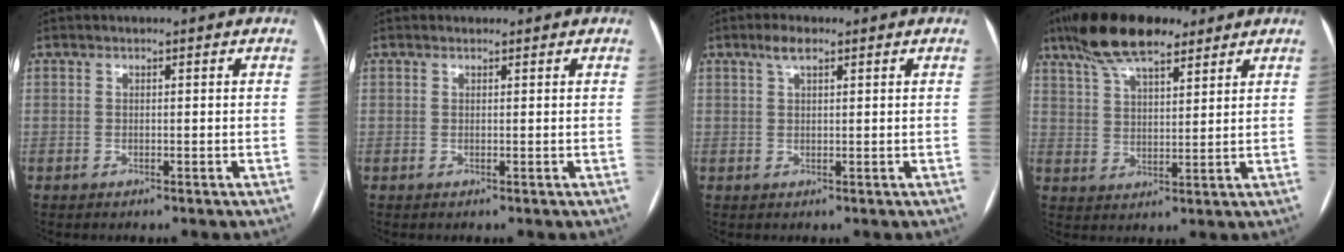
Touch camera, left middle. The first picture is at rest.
{"total": 0.6, "force": [0.5, 0.3, -0.1], "torque": [-0.007, 0.005, 0.008]}
{"total": 2.4, "force": [1.6, 0.7, 1.7], "torque": [-0.038, 0.008, 0.032]}
{"total": 11.9, "force": [8.8, 3.6, 7.1], "torque": [-0.140, 0.025, 0.158]}